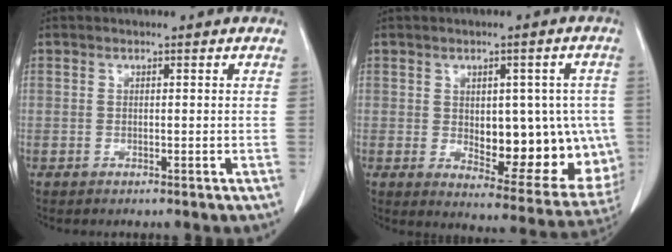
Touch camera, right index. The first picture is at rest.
{"total": 18.4, "force": [-1.6, 8.8, 16.2], "torque": [-0.182, 0.014, 0.010]}